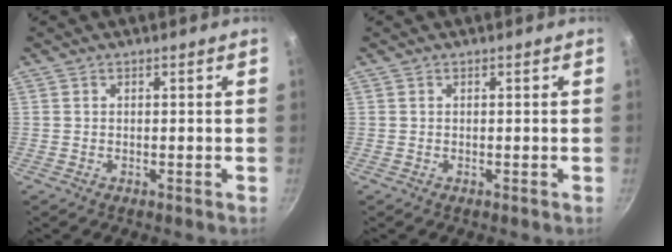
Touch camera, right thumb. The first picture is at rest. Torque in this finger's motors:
{"motor_torque": [0.16, -0.23, 0.01, -0.02, 0.00]}